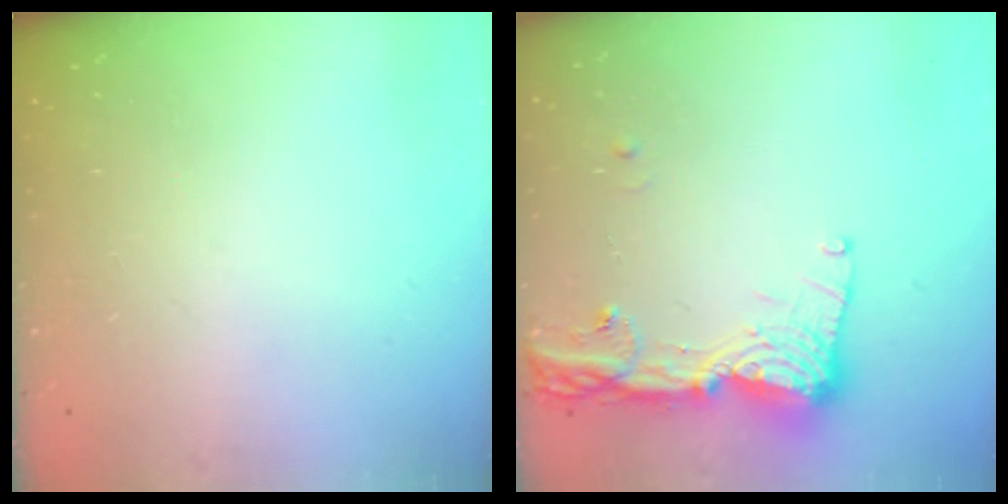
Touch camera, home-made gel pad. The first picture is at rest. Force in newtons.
{"total": 14.5, "press": 14.4, "slide": 1.7}